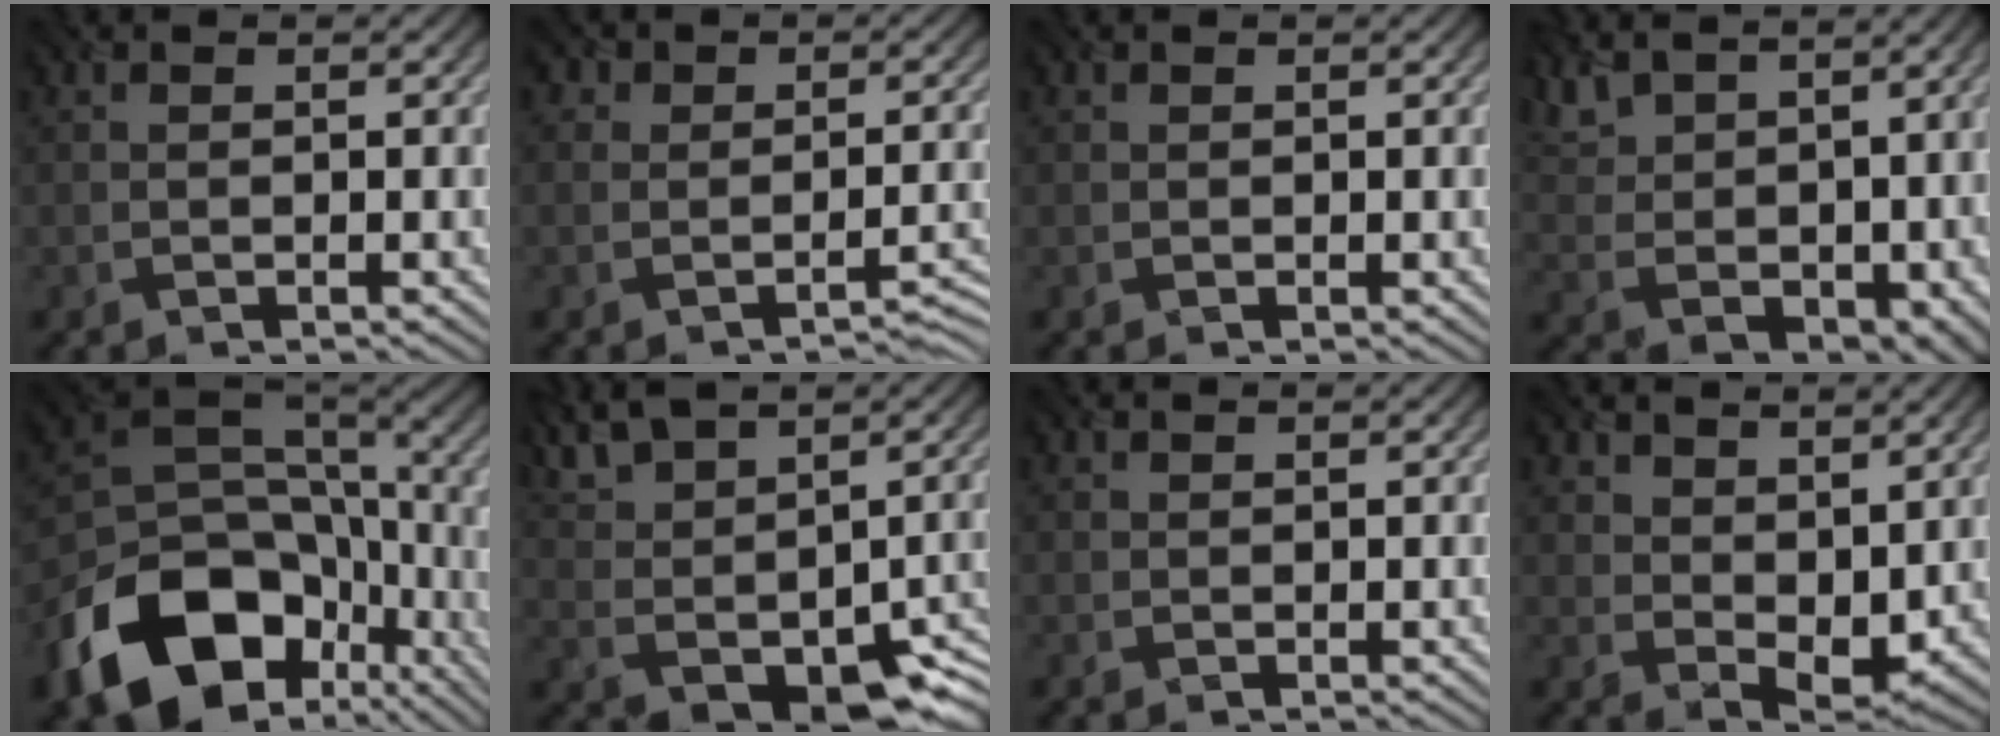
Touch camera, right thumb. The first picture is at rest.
{"total": 2.1, "force": [-0.9, 1.5, 1.2], "torque": [-0.006, 0.003, -0.019]}
{"total": 0.0}
{"total": 10.7, "force": [6.8, 5.3, 6.4], "torque": [-0.165, 0.006, 0.137]}
{"total": 17.9, "force": [-7.9, 12.6, 10.0], "torque": [-0.233, -0.046, -0.121]}
{"total": 10.6, "force": [4.0, 5.6, 8.1], "torque": [-0.169, -0.008, 0.087]}
{"total": 0.5, "force": [0.4, 0.3, 0.1], "torque": [0.000, -0.001, 0.009]}
{"total": 6.3, "force": [3.4, 3.8, 3.8], "torque": [-0.079, -0.010, 0.066]}